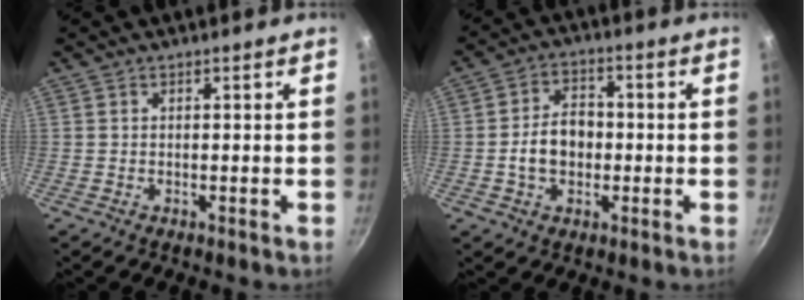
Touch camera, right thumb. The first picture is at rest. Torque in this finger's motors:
{"motor_torque": [0.10, -0.06, 1.11, -0.30, 0.33]}